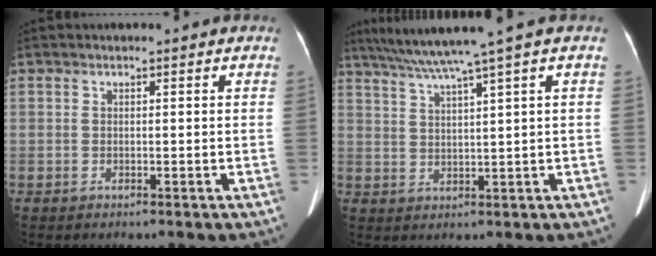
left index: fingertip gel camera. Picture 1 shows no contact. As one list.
[{"total": 8.2, "force": [5.9, -2.2, 5.2], "torque": [-0.086, 0.021, 0.102]}]